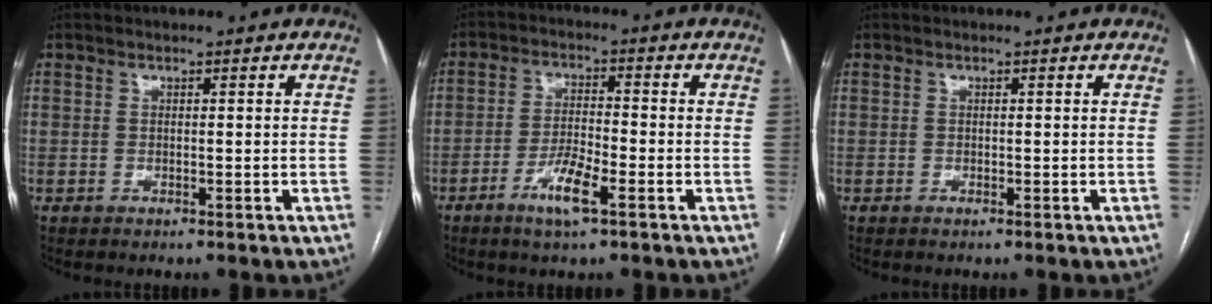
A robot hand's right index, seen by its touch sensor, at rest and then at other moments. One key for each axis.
{"total": 6.0, "fx": -3.4, "fy": 0.8, "fz": 4.9, "tx": -0.098, "ty": -0.004, "tz": -0.063}
{"total": 0.0}